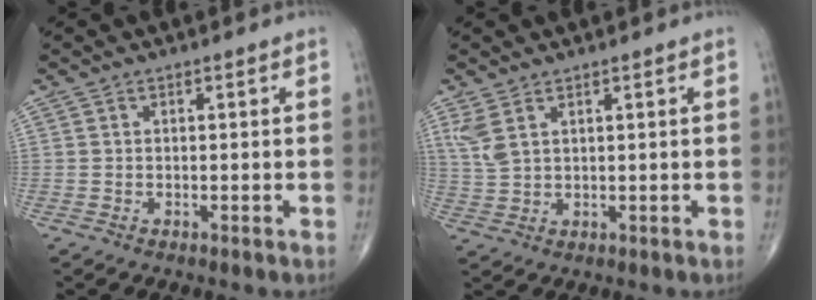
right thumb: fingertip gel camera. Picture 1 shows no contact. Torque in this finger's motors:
{"motor_torque": [0.35, 0.78, 0.72, 0.46, 0.02]}